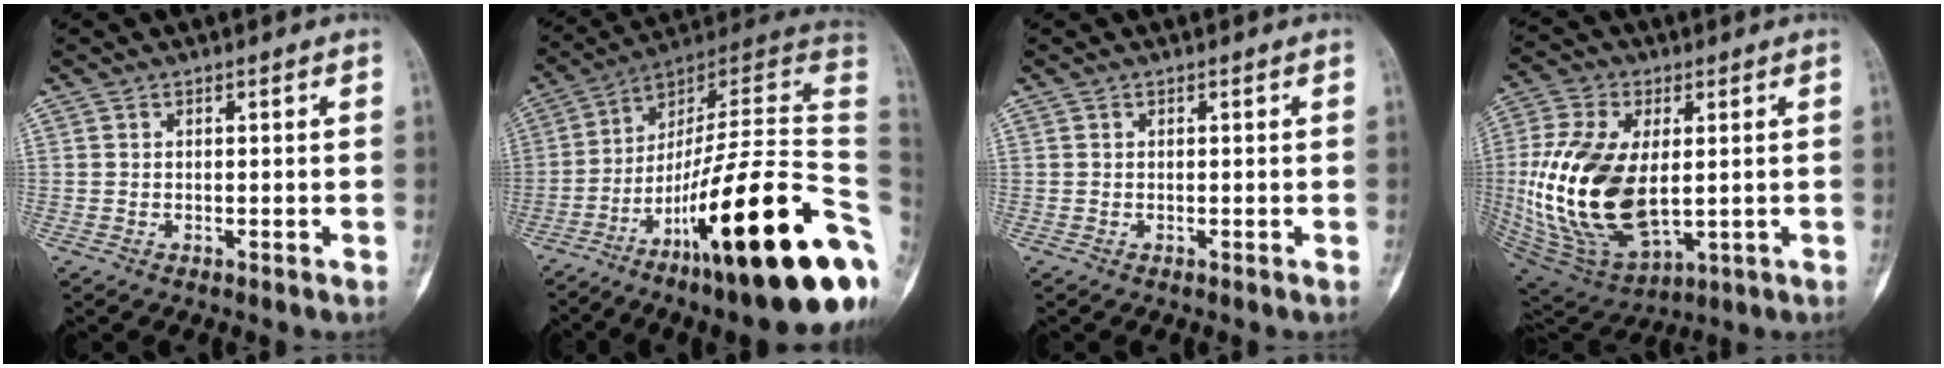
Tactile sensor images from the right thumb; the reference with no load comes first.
{"total": 31.4, "force": [-9.8, 5.9, 29.3], "torque": [-0.360, 0.079, -0.153]}
{"total": 0.0}
{"total": 22.6, "force": [0.4, 12.7, 18.7], "torque": [-0.384, -0.018, 0.025]}